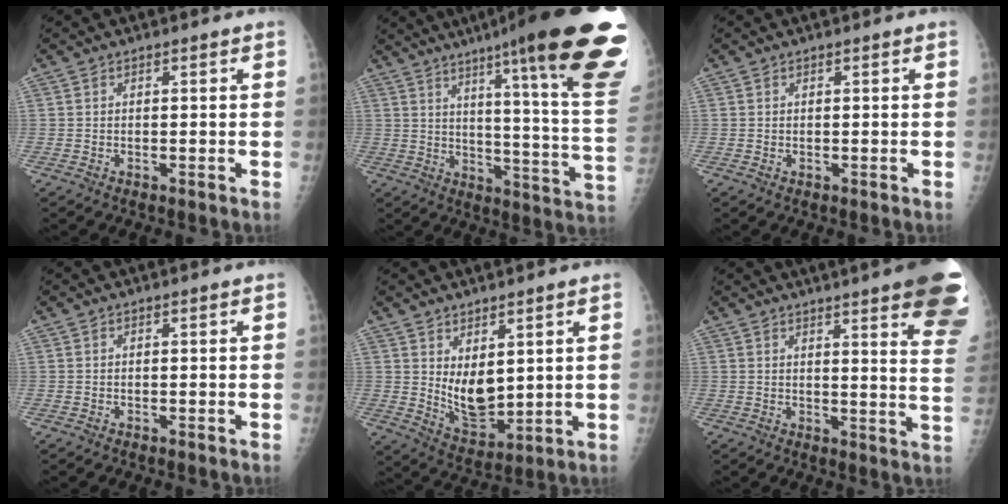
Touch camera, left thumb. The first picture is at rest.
{"total": 30.6, "force": [19.2, 2.6, 23.6], "torque": [-0.250, -0.090, 0.260]}
{"total": 0.8, "force": [0.5, 0.3, 0.6], "torque": [-0.009, -0.002, 0.007]}
{"total": 0.0}
{"total": 9.1, "force": [2.8, 5.0, 7.1], "torque": [-0.094, -0.038, 0.070]}
{"total": 19.9, "force": [13.2, 2.9, 14.6], "torque": [-0.149, -0.057, 0.146]}